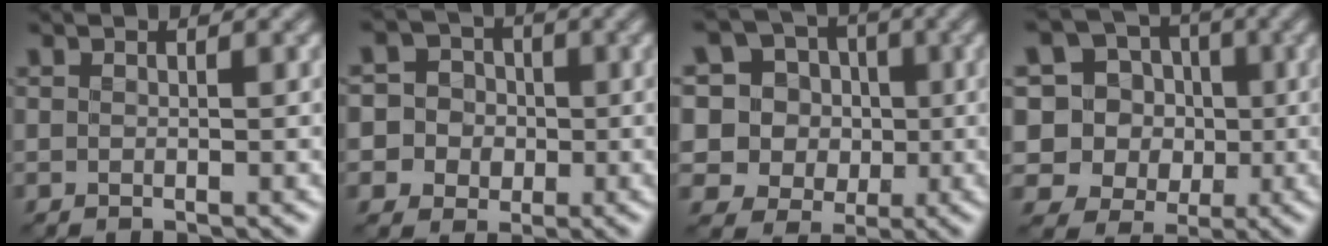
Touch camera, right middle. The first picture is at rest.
{"total": 7.6, "force": [-0.4, 7.4, 1.8], "torque": [-0.036, 0.027, -0.023]}
{"total": 10.1, "force": [2.3, 9.4, 3.1], "torque": [-0.100, 0.038, 0.034]}
{"total": 10.6, "force": [1.9, 9.7, 3.7], "torque": [-0.115, 0.047, 0.014]}